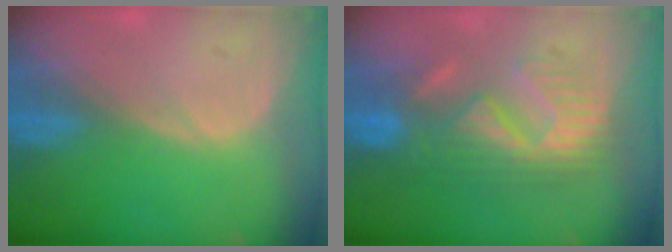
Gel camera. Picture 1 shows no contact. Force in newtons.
{"total": 8.7, "press": 8.6, "slide": 1.5}